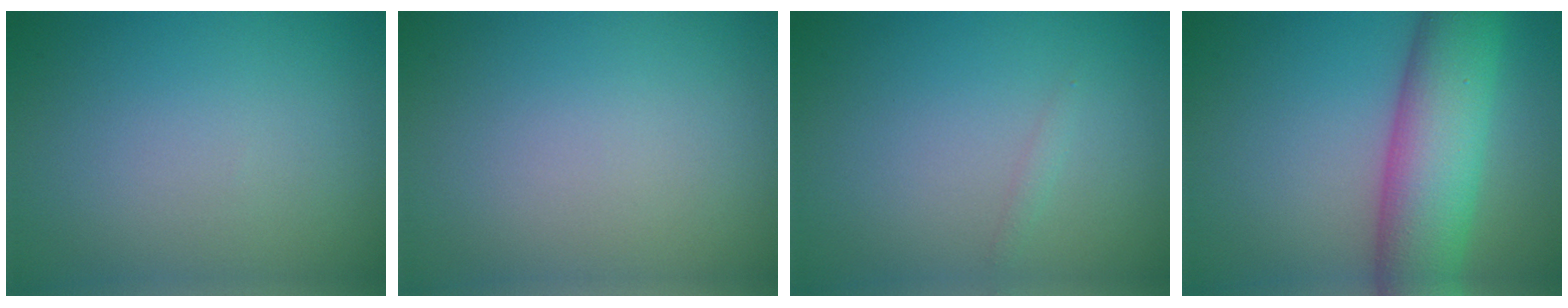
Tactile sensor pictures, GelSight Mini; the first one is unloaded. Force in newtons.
{"total": 0.0}
{"total": 0.6, "press": 0.6, "slide": 0.0}
{"total": 8.6, "press": 8.6, "slide": 0.4}